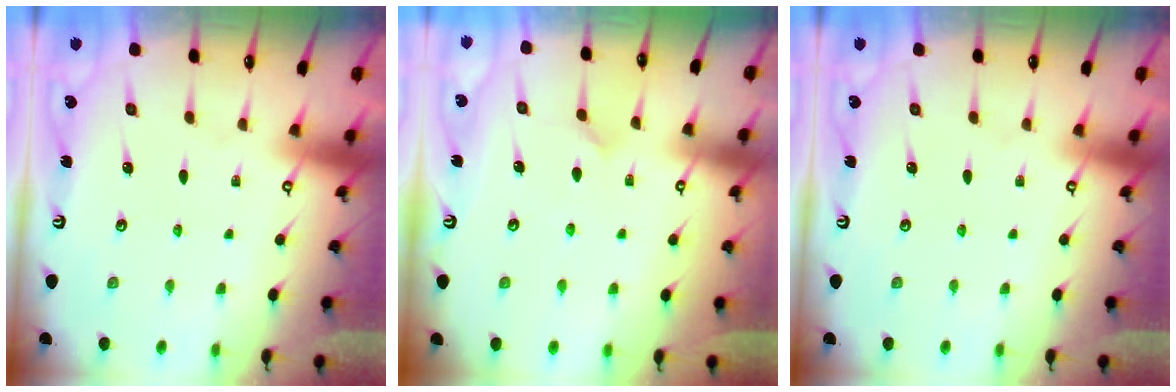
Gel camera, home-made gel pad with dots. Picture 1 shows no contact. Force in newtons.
{"total": 4.9, "press": 4.9, "slide": 0.5}
{"total": 0.0}